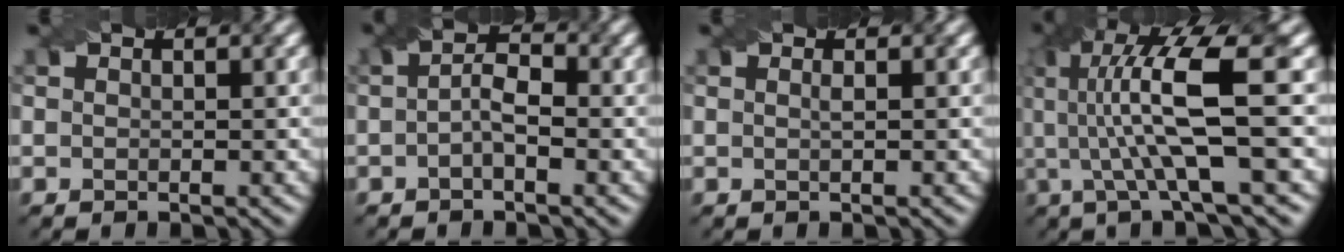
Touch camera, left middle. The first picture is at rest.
{"total": 2.4, "force": [-0.6, 0.8, 2.2], "torque": [-0.044, 0.006, -0.015]}
{"total": 0.6, "force": [0.1, 0.1, 0.6], "torque": [-0.012, 0.003, -0.002]}
{"total": 9.7, "force": [1.2, 2.0, 9.4], "torque": [-0.161, 0.012, 0.021]}